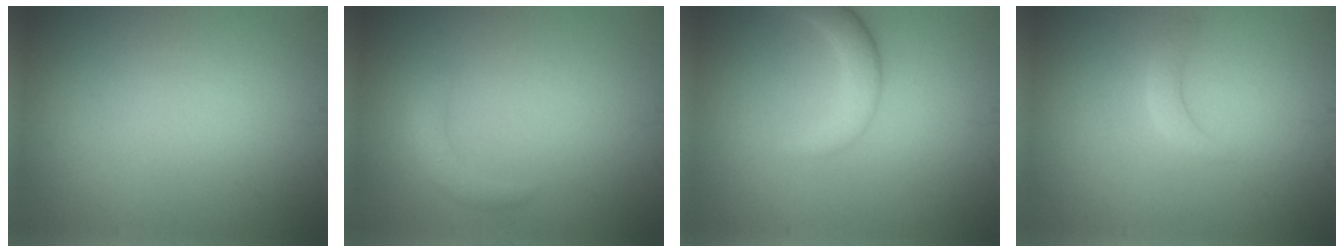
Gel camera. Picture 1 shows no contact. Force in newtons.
{"total": 1.6, "press": 1.6, "slide": 0.0}
{"total": 2.6, "press": 2.6, "slide": 0.2}
{"total": 1.3, "press": 1.3, "slide": 0.2}